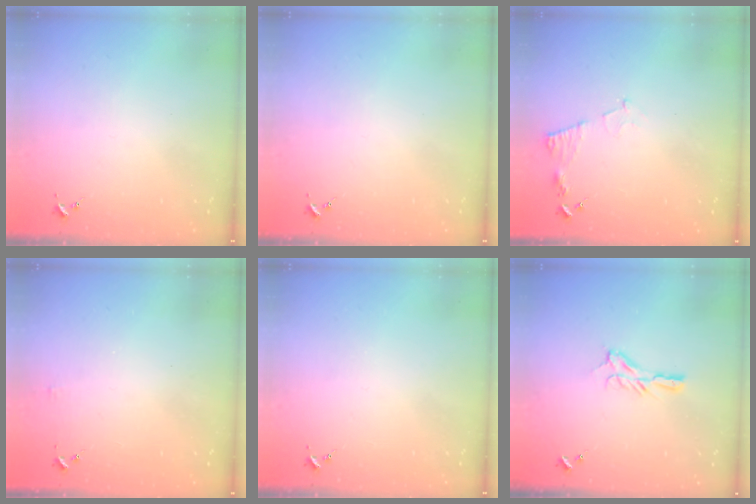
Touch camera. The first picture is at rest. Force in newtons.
{"total": 0.0}
{"total": 6.5, "press": 6.4, "slide": 1.1}
{"total": 3.2, "press": 3.2, "slide": 0.3}
{"total": 0.0}
{"total": 7.7, "press": 7.7, "slide": 0.2}